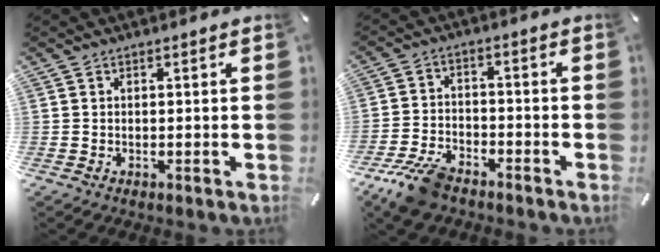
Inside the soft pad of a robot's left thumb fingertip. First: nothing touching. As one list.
[{"total": 9.3, "force": [-6.9, 4.2, 4.7], "torque": [-0.097, 0.031, -0.131]}]